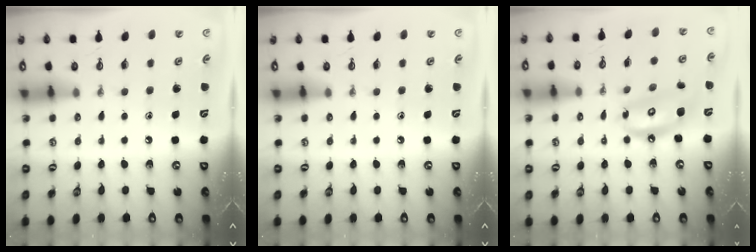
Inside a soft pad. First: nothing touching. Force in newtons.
{"total": 0.0}
{"total": 11.7, "press": 11.6, "slide": 1.3}